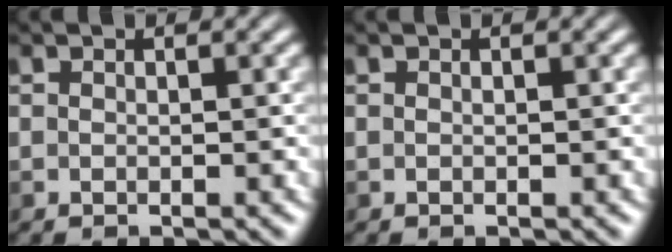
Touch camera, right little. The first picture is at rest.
{"total": 0.0}